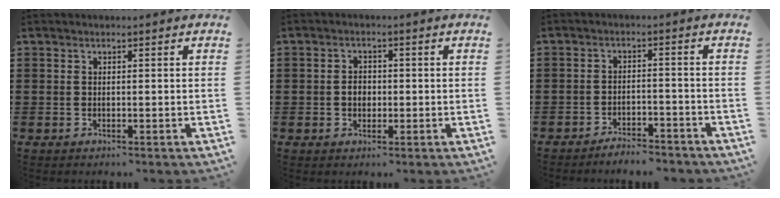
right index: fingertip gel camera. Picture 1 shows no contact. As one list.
[{"total": 2.3, "force": [-0.3, 1.8, 1.4], "torque": [-0.031, 0.006, -0.008]}, {"total": 3.3, "force": [-3.2, 0.4, 0.4], "torque": [-0.012, 0.003, -0.066]}]